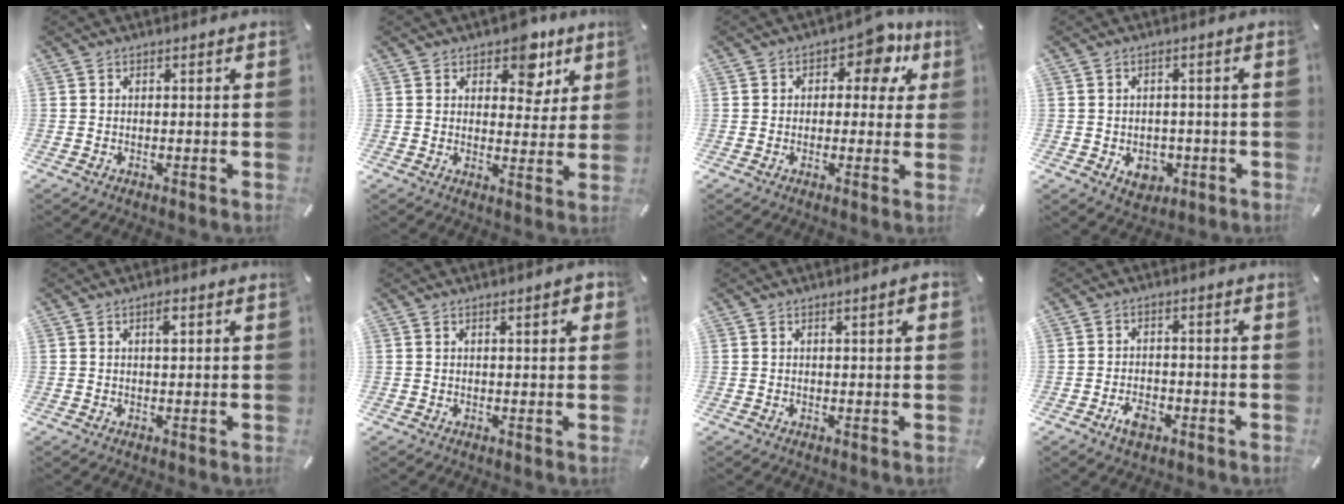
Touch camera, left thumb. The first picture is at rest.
{"total": 9.1, "force": [5.8, 5.5, 4.4], "torque": [-0.036, -0.037, 0.095]}
{"total": 9.1, "force": [4.1, 5.5, 6.0], "torque": [-0.062, -0.022, 0.064]}
{"total": 5.0, "force": [-1.4, 4.2, 2.3], "torque": [-0.020, 0.005, -0.023]}
{"total": 2.2, "force": [0.8, 0.8, 1.9], "torque": [-0.031, 0.001, 0.010]}
{"total": 2.9, "force": [1.3, 0.7, 2.5], "torque": [-0.042, 0.001, 0.020]}
{"total": 2.3, "force": [0.9, 0.3, 2.1], "torque": [-0.040, 0.002, 0.014]}
{"total": 4.5, "force": [-2.3, 2.8, 2.6], "torque": [-0.055, 0.010, -0.044]}